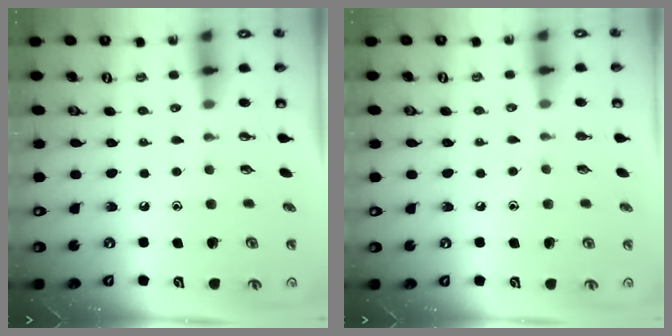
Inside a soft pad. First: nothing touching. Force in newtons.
{"total": 4.9, "press": 4.9, "slide": 0.5}